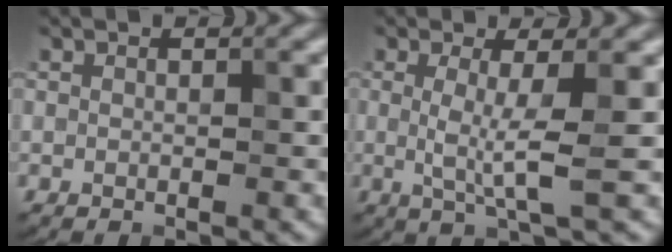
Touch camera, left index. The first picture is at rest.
{"total": 3.4, "force": [0.0, 0.4, 3.3], "torque": [-0.065, -0.008, -0.002]}